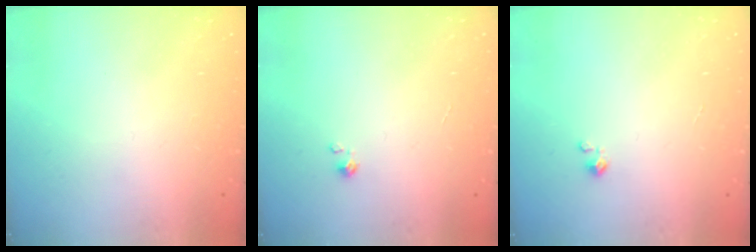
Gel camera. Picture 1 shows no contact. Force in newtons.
{"total": 0.0}
{"total": 2.3, "press": 2.2, "slide": 0.3}